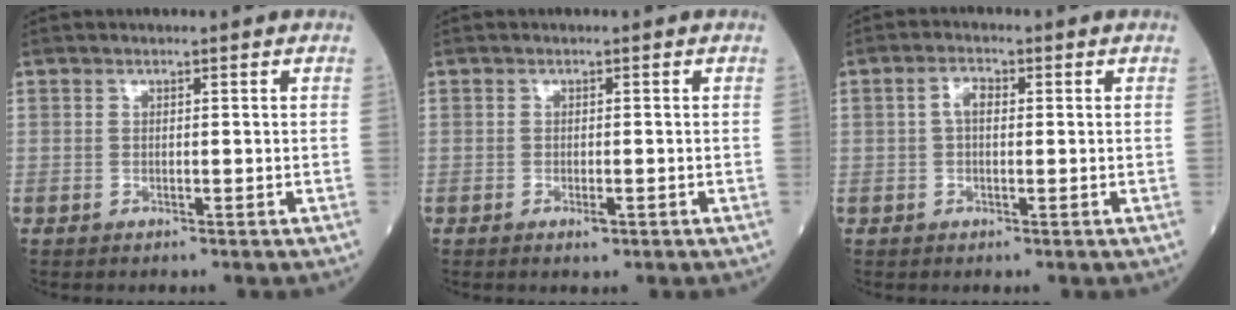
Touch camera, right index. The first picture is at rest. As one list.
[{"total": 1.2, "force": [-0.6, 0.2, 1.0], "torque": [-0.019, -0.003, -0.008]}, {"total": 2.5, "force": [0.3, 1.3, 2.2], "torque": [-0.043, 0.013, 0.006]}]